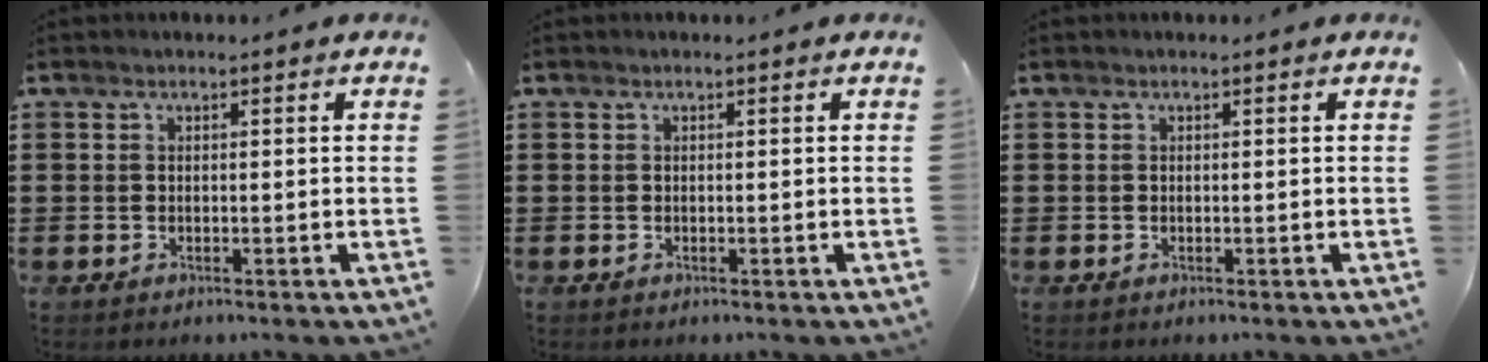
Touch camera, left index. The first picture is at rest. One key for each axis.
{"total": 0.0}
{"total": 0.0}